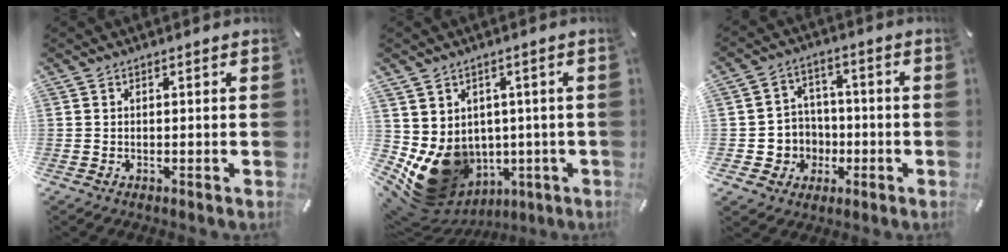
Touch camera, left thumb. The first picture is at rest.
{"total": 13.2, "force": [-1.6, 11.5, 6.2], "torque": [-0.131, -0.020, -0.018]}
{"total": 8.2, "force": [-1.9, 8.0, 0.8], "torque": [-0.019, 0.012, -0.028]}